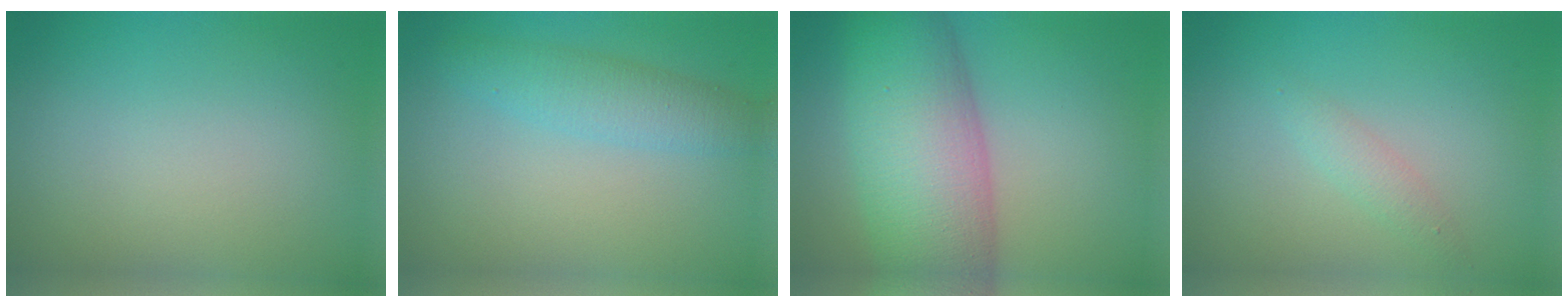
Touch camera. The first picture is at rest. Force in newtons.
{"total": 3.3, "press": 3.3, "slide": 0.0}
{"total": 10.9, "press": 10.9, "slide": 0.4}
{"total": 1.4, "press": 1.4, "slide": 0.0}